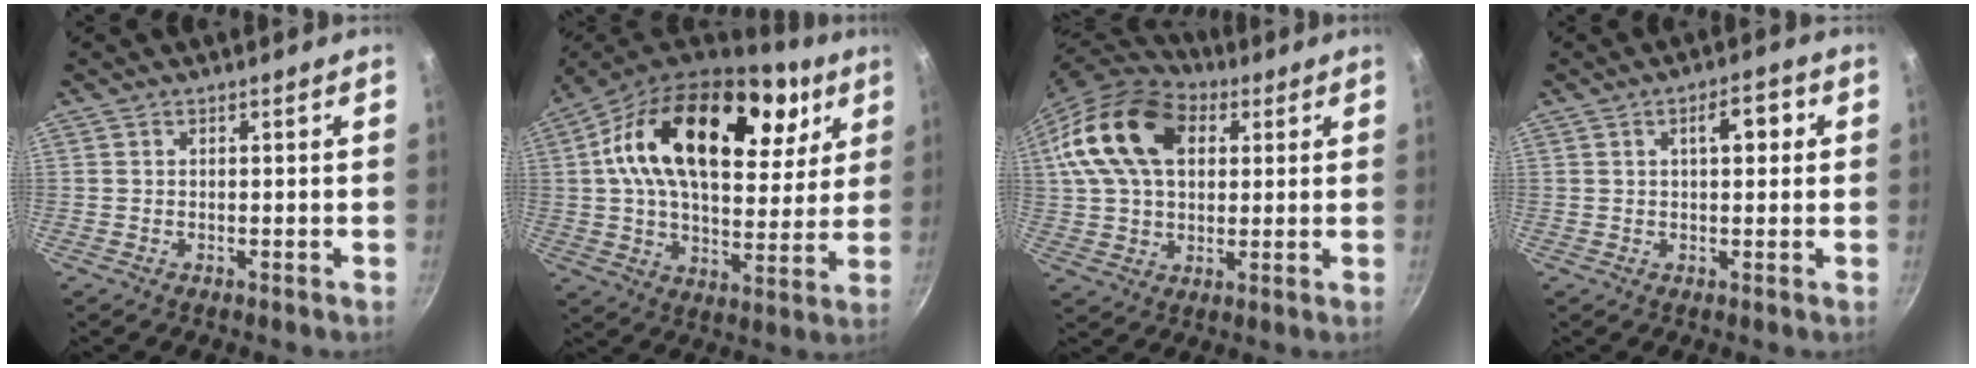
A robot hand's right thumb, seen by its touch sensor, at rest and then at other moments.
{"total": 28.1, "force": [11.5, 15.6, 20.2], "torque": [-0.316, -0.013, 0.172]}
{"total": 19.4, "force": [5.9, 13.0, 13.2], "torque": [-0.229, 0.009, 0.096]}
{"total": 5.2, "force": [1.4, 2.5, 4.4], "torque": [-0.044, 0.010, 0.017]}